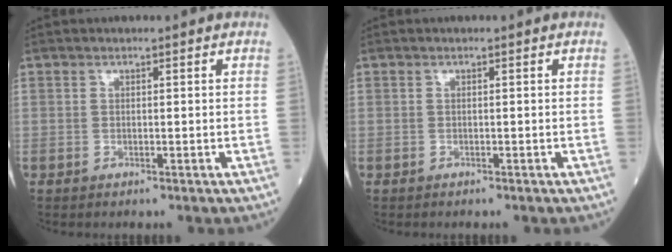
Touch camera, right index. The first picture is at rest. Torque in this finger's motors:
{"motor_torque": [0.07, -0.10, 0.05, 0.00]}